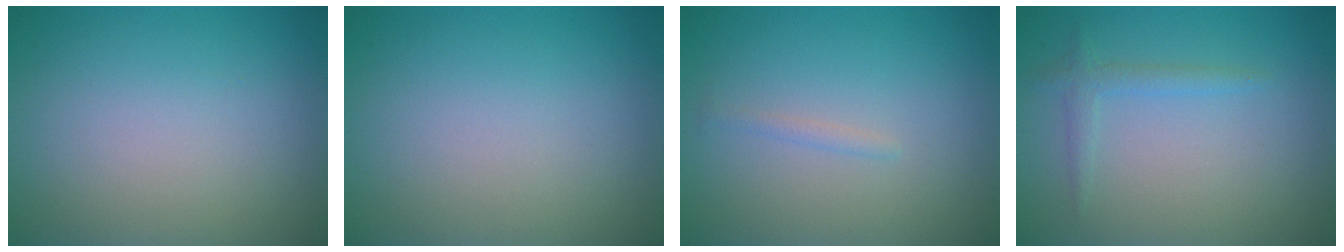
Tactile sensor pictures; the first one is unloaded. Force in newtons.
{"total": 0.0}
{"total": 0.6, "press": 0.6, "slide": 0.0}
{"total": 1.4, "press": 1.4, "slide": 0.1}